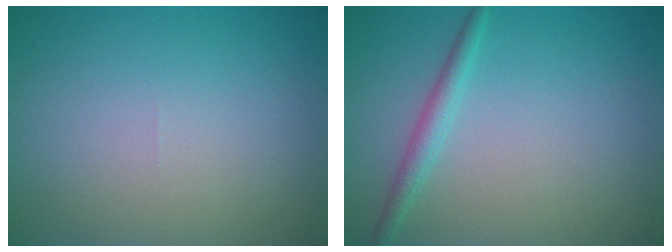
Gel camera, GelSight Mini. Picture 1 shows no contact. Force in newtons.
{"total": 1.9, "press": 1.9, "slide": 0.2}